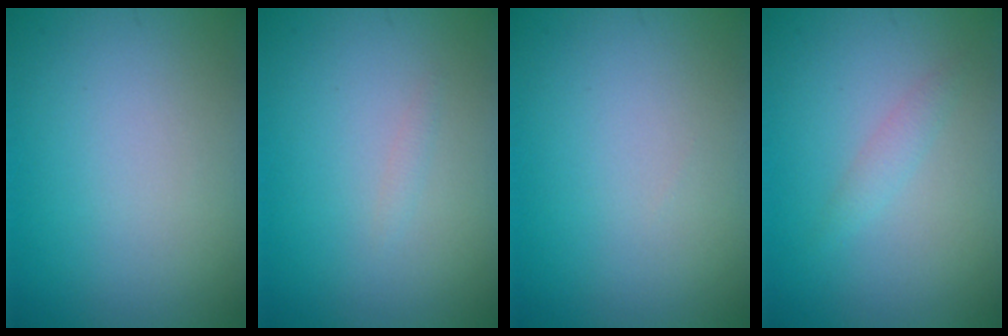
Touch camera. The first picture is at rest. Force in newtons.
{"total": 0.5, "press": 0.5, "slide": 0.0}
{"total": 0.0}
{"total": 1.2, "press": 1.2, "slide": 0.1}